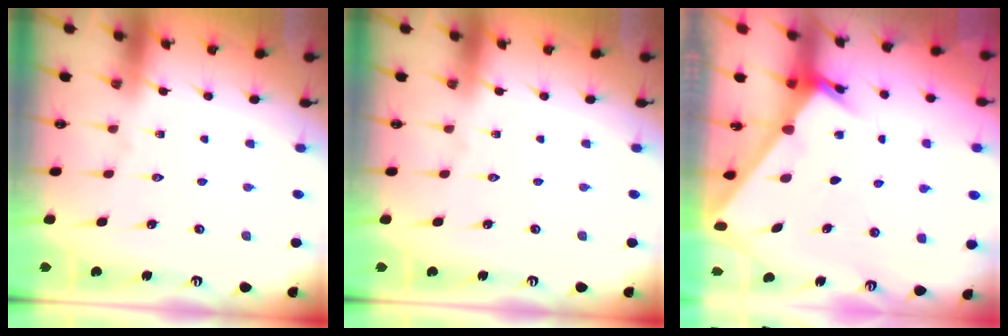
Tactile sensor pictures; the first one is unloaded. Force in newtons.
{"total": 0.0}
{"total": 2.4, "press": 2.4, "slide": 0.2}